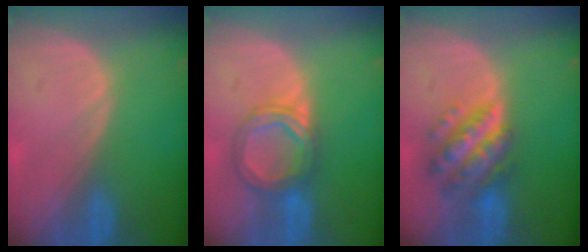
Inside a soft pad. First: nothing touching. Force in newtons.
{"total": 5.8, "press": 5.8, "slide": 0.2}
{"total": 7.7, "press": 7.7, "slide": 0.5}